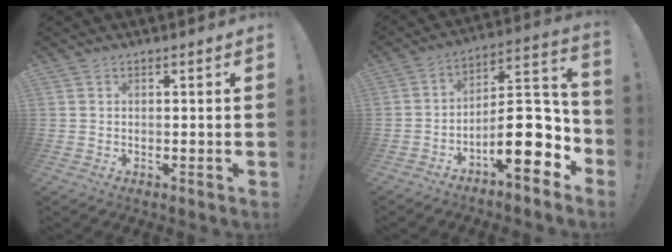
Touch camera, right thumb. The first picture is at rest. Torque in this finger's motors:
{"motor_torque": [2.10, 2.37, 1.41, -1.36, 0.19]}